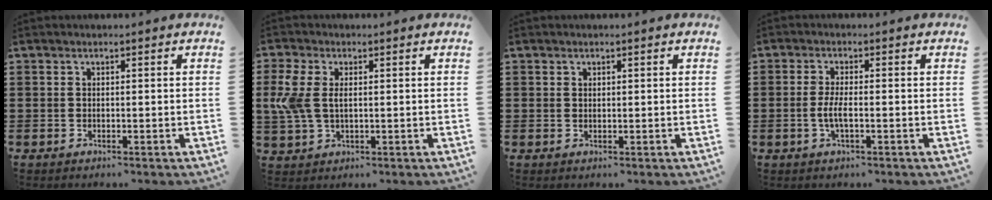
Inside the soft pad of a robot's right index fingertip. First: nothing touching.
{"total": 5.4, "force": [0.9, 3.1, 4.3], "torque": [-0.120, -0.001, 0.008]}
{"total": 0.6, "force": [0.4, 0.4, 0.1], "torque": [-0.004, 0.001, 0.008]}
{"total": 3.2, "force": [-0.8, 0.6, 3.0], "torque": [-0.076, -0.008, -0.022]}